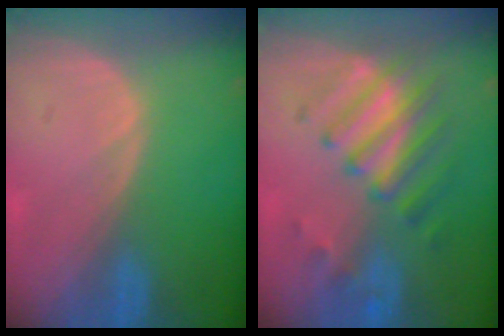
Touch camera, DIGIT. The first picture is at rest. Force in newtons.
{"total": 7.8, "press": 7.3, "slide": 2.6}